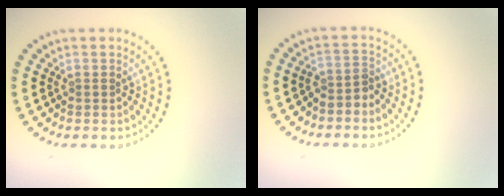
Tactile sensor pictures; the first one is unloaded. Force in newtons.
{"total": 1.8, "press": 1.4, "slide": 1.1}